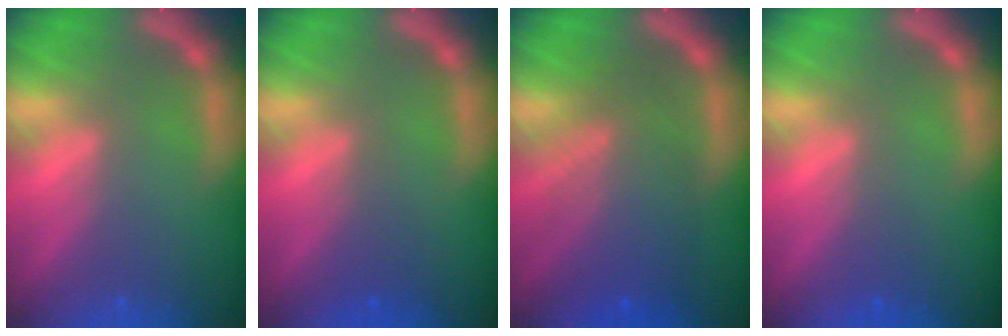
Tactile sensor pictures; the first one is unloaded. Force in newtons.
{"total": 1.5}
{"total": 7.6}
{"total": 1.0}